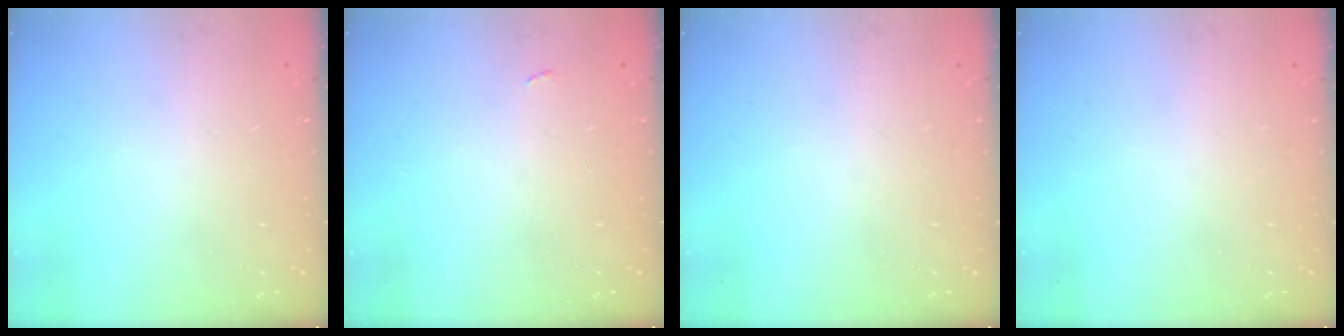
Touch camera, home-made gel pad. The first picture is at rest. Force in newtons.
{"total": 2.2, "press": 2.2, "slide": 0.3}
{"total": 0.0}
{"total": 0.0}